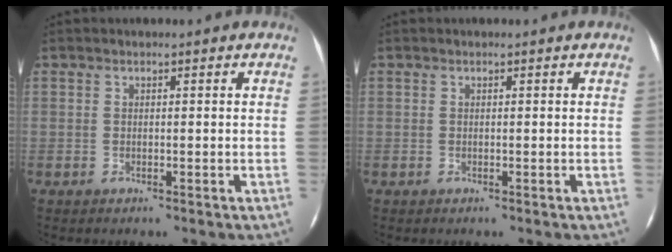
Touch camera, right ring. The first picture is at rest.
{"total": 0.0}